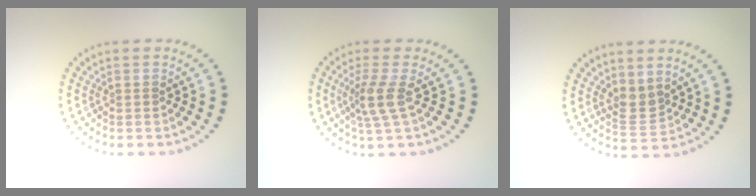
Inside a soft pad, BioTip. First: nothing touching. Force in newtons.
{"total": 2.8, "press": 2.1, "slide": 1.8}
{"total": 2.1, "press": 1.7, "slide": 1.2}